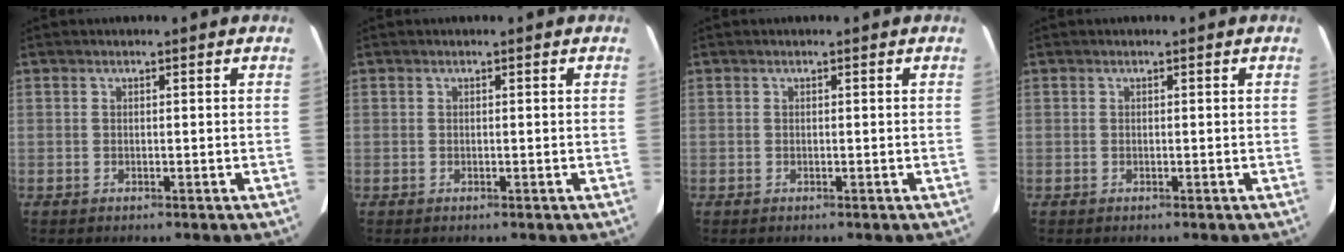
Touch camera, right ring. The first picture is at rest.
{"total": 0.0}
{"total": 0.0}
{"total": 0.0}